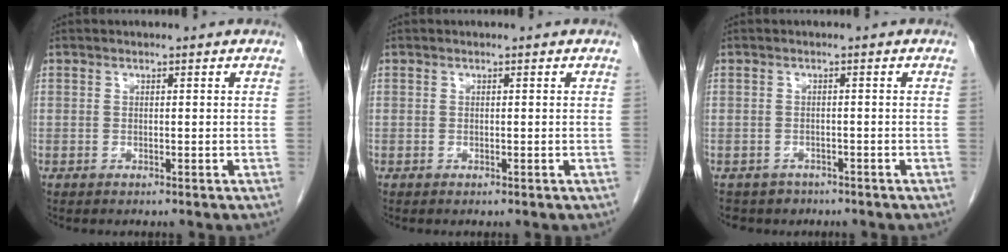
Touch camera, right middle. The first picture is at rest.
{"total": 0.0}
{"total": 3.0, "force": [-2.2, 2.1, -0.3], "torque": [-0.001, 0.005, -0.036]}